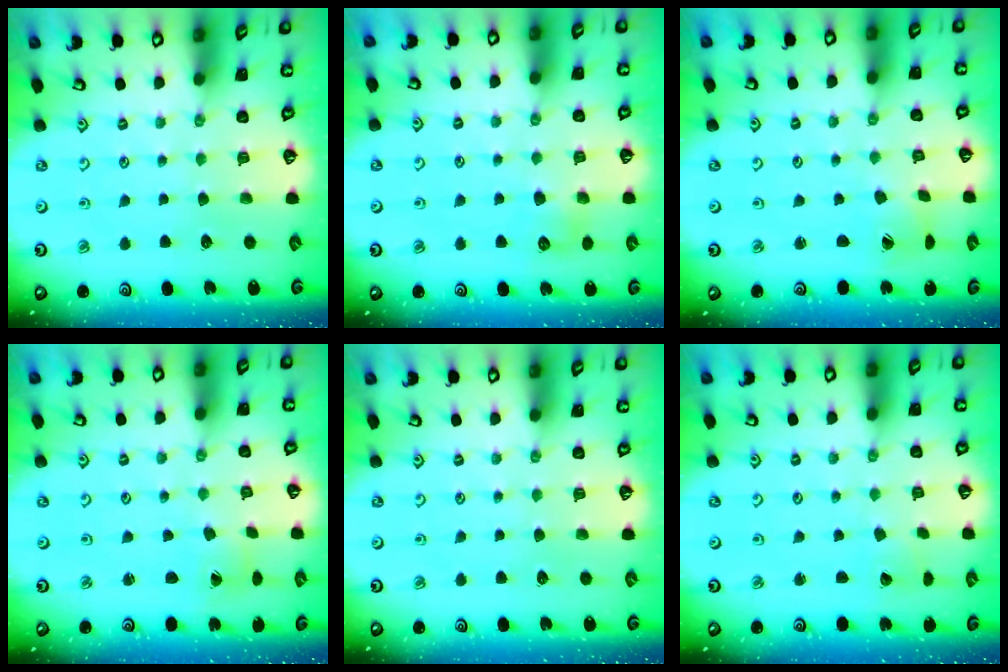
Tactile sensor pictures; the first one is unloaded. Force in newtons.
{"total": 5.6, "press": 5.6, "slide": 0.5}
{"total": 2.2, "press": 2.2, "slide": 0.3}
{"total": 0.5, "press": 0.5, "slide": 0.1}
{"total": 0.0}
{"total": 2.1, "press": 2.1, "slide": 0.2}